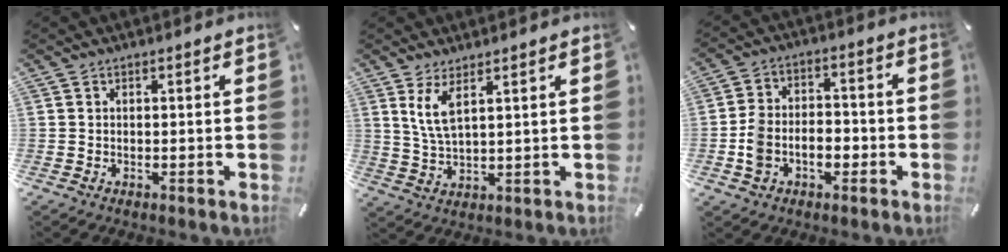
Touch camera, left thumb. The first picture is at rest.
{"total": 6.2, "force": [3.6, 2.0, 4.7], "torque": [-0.108, -0.005, 0.063]}
{"total": 7.8, "force": [-2.8, 6.0, 4.2], "torque": [-0.084, 0.020, -0.047]}